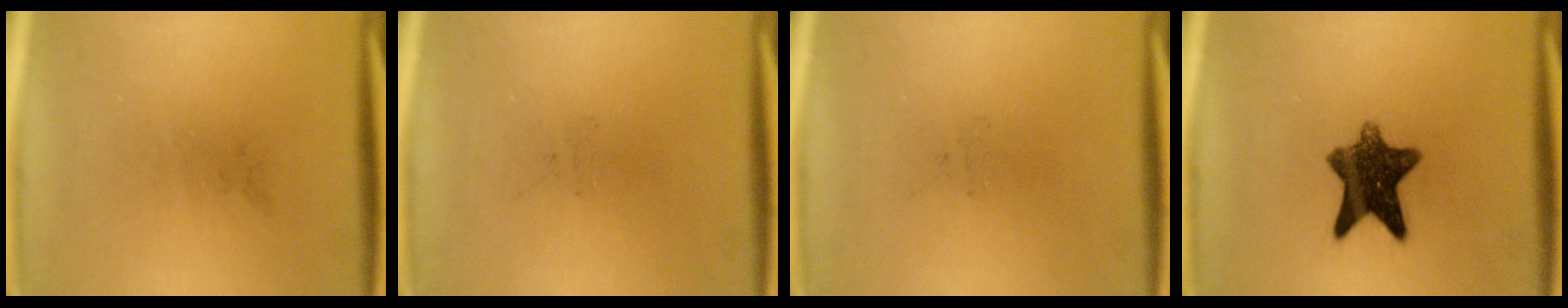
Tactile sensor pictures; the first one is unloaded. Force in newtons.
{"total": 0.0}
{"total": 0.0}
{"total": 9.8}